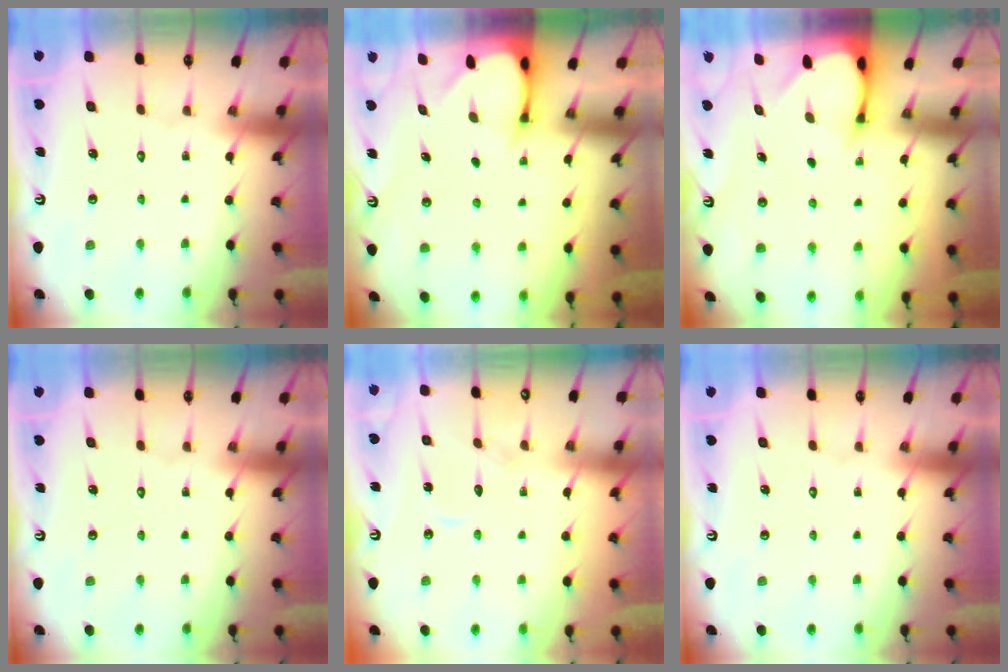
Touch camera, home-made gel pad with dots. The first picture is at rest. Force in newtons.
{"total": 2.4, "press": 2.4, "slide": 0.3}
{"total": 2.6, "press": 2.6, "slide": 0.3}
{"total": 0.0}
{"total": 5.3, "press": 5.2, "slide": 0.7}
{"total": 0.0}